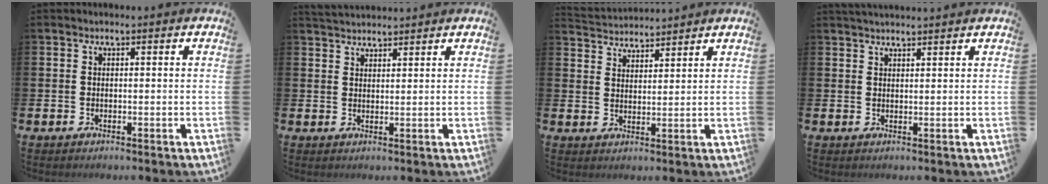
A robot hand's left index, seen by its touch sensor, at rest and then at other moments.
{"total": 2.8, "force": [2.8, 0.5, 0.2], "torque": [-0.010, -0.010, 0.053]}
{"total": 3.7, "force": [3.6, 0.5, -0.5], "torque": [-0.011, -0.017, 0.068]}
{"total": 2.1, "force": [2.1, 0.2, 0.2], "torque": [-0.006, -0.005, 0.037]}